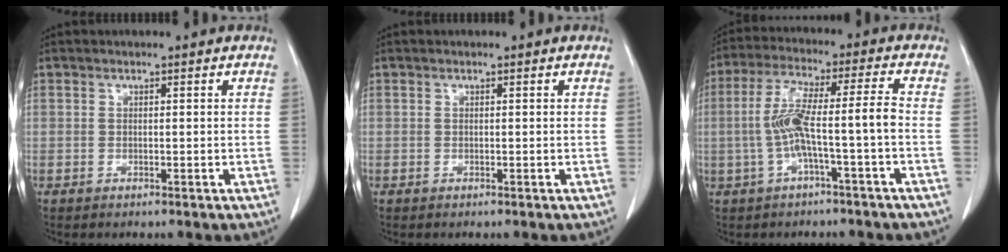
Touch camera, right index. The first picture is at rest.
{"total": 0.0}
{"total": 8.6, "force": [-1.8, -0.1, 8.4], "torque": [-0.169, 0.028, -0.029]}